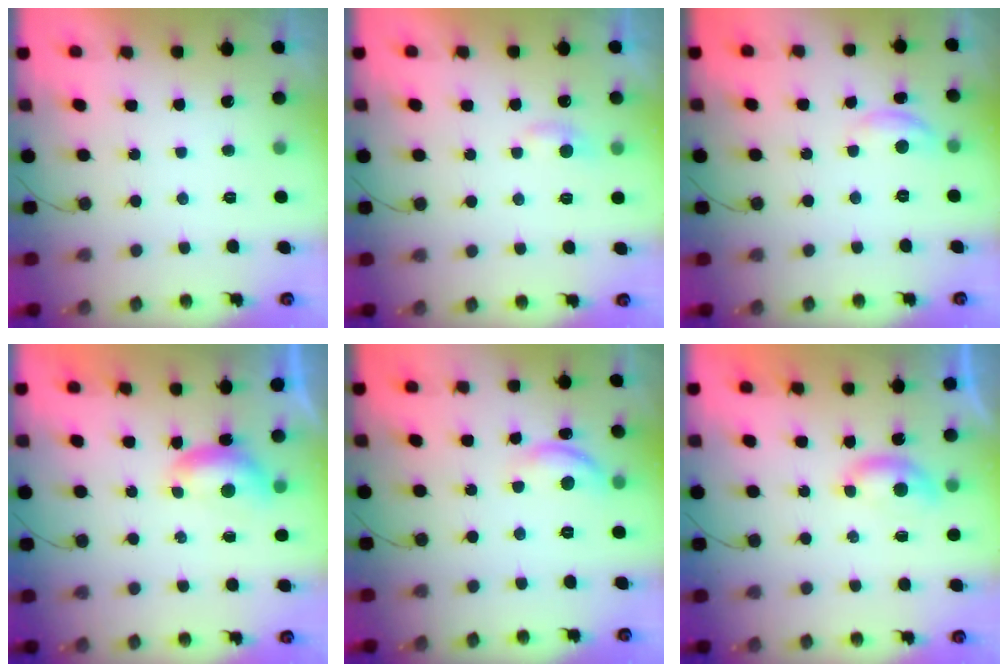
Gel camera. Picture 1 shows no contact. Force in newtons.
{"total": 4.0, "press": 4.0, "slide": 0.4}
{"total": 5.7, "press": 5.7, "slide": 0.2}
{"total": 5.8, "press": 5.8, "slide": 0.7}
{"total": 9.3, "press": 9.3, "slide": 0.6}
{"total": 4.4, "press": 4.3, "slide": 0.6}